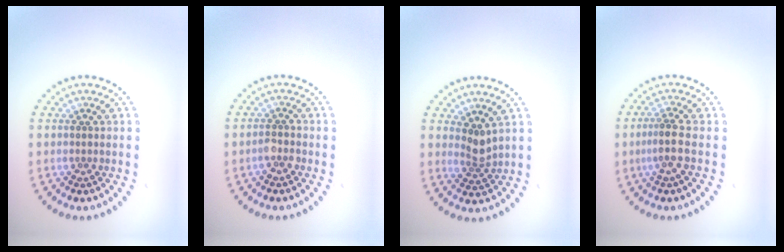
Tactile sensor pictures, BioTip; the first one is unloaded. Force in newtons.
{"total": 1.4, "press": 1.3, "slide": 0.7}
{"total": 2.0, "press": 1.5, "slide": 1.3}
{"total": 2.1, "press": 1.6, "slide": 1.5}